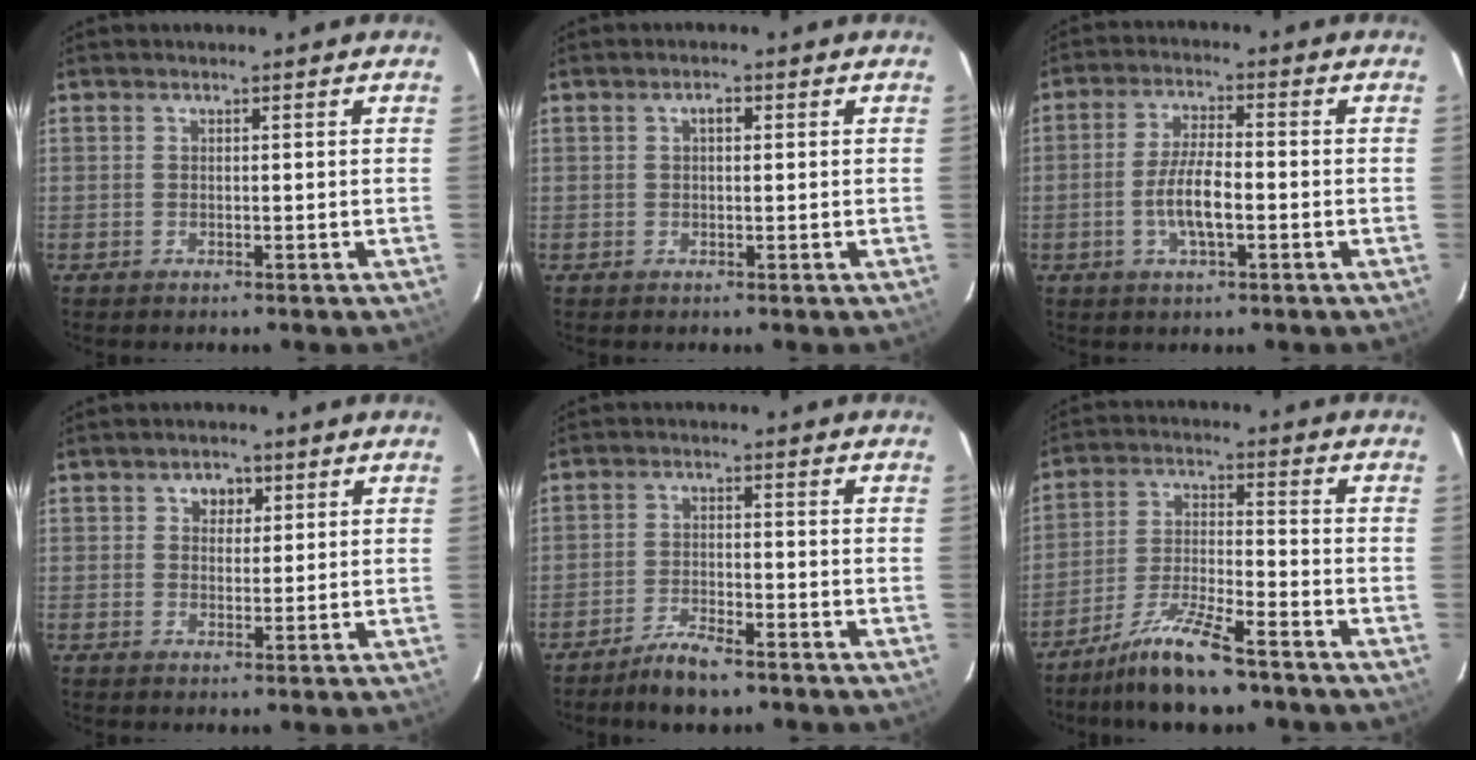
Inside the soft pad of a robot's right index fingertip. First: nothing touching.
{"total": 1.3, "force": [0.3, 0.8, 1.0], "torque": [-0.016, 0.008, 0.003]}
{"total": 6.9, "force": [-2.1, 2.0, 6.3], "torque": [-0.124, 0.000, -0.039]}
{"total": 3.0, "force": [1.1, 2.6, 1.0], "torque": [-0.007, 0.009, 0.018]}
{"total": 6.3, "force": [-5.0, 1.6, 3.5], "torque": [-0.091, -0.002, -0.092]}
{"total": 11.1, "force": [-8.7, 1.7, 6.6], "torque": [-0.141, -0.006, -0.161]}